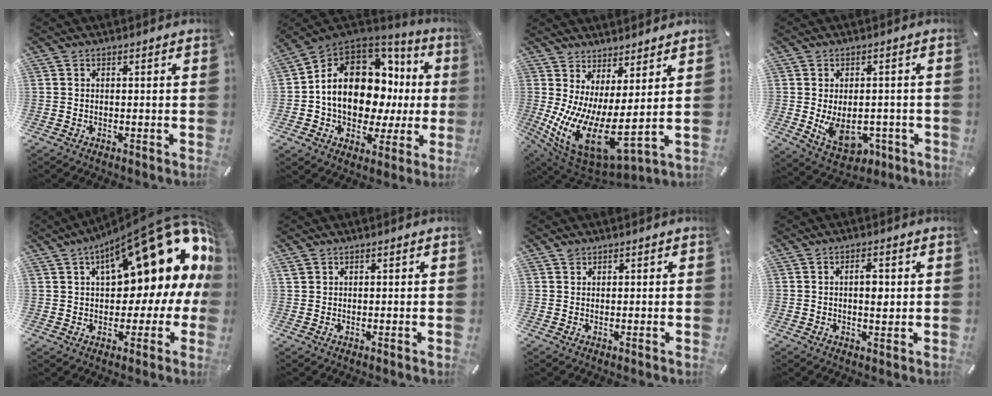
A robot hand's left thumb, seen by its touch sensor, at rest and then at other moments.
{"total": 16.7, "force": [2.1, 11.7, 11.7], "torque": [-0.197, -0.019, 0.040]}
{"total": 12.1, "force": [-1.6, 4.8, 11.0], "torque": [-0.216, -0.040, -0.017]}
{"total": 9.5, "force": [-1.7, 6.6, 6.5], "torque": [-0.101, -0.004, -0.025]}
{"total": 23.7, "force": [10.2, 9.7, 19.0], "torque": [-0.253, -0.064, 0.170]}
{"total": 1.3, "force": [0.4, 1.2, 0.1], "torque": [-0.004, 0.005, 0.007]}
{"total": 1.1, "force": [0.5, 1.0, 0.2], "torque": [-0.005, 0.005, 0.008]}
{"total": 3.8, "force": [0.4, 1.9, 3.2], "torque": [-0.051, -0.003, 0.004]}